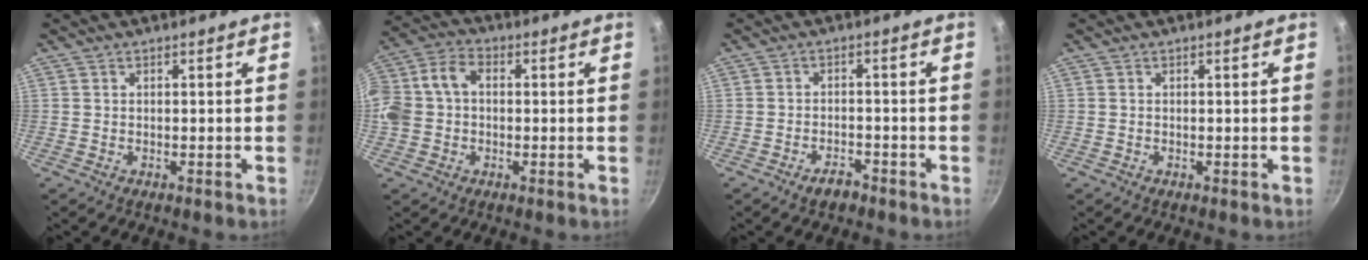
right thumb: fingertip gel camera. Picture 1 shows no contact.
{"total": 11.4, "force": [0.5, 8.5, 7.6], "torque": [-0.149, 0.036, -0.006]}
{"total": 3.2, "force": [-2.4, 1.6, 1.5], "torque": [-0.018, 0.023, -0.033]}
{"total": 0.0}